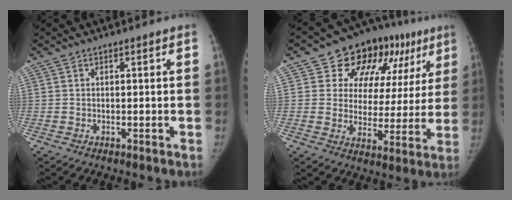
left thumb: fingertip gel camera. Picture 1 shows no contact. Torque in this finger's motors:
{"motor_torque": [-0.05, 0.08, -0.02, 0.01, 0.05]}